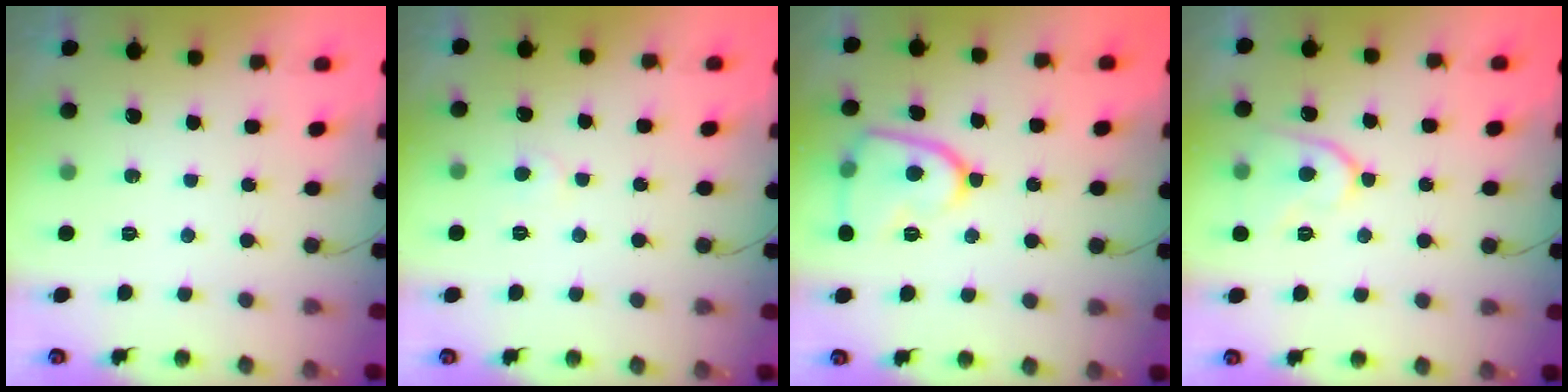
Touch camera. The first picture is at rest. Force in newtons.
{"total": 3.5, "press": 3.5, "slide": 0.5}
{"total": 12.7, "press": 12.7, "slide": 0.7}
{"total": 10.1, "press": 10.1, "slide": 1.3}